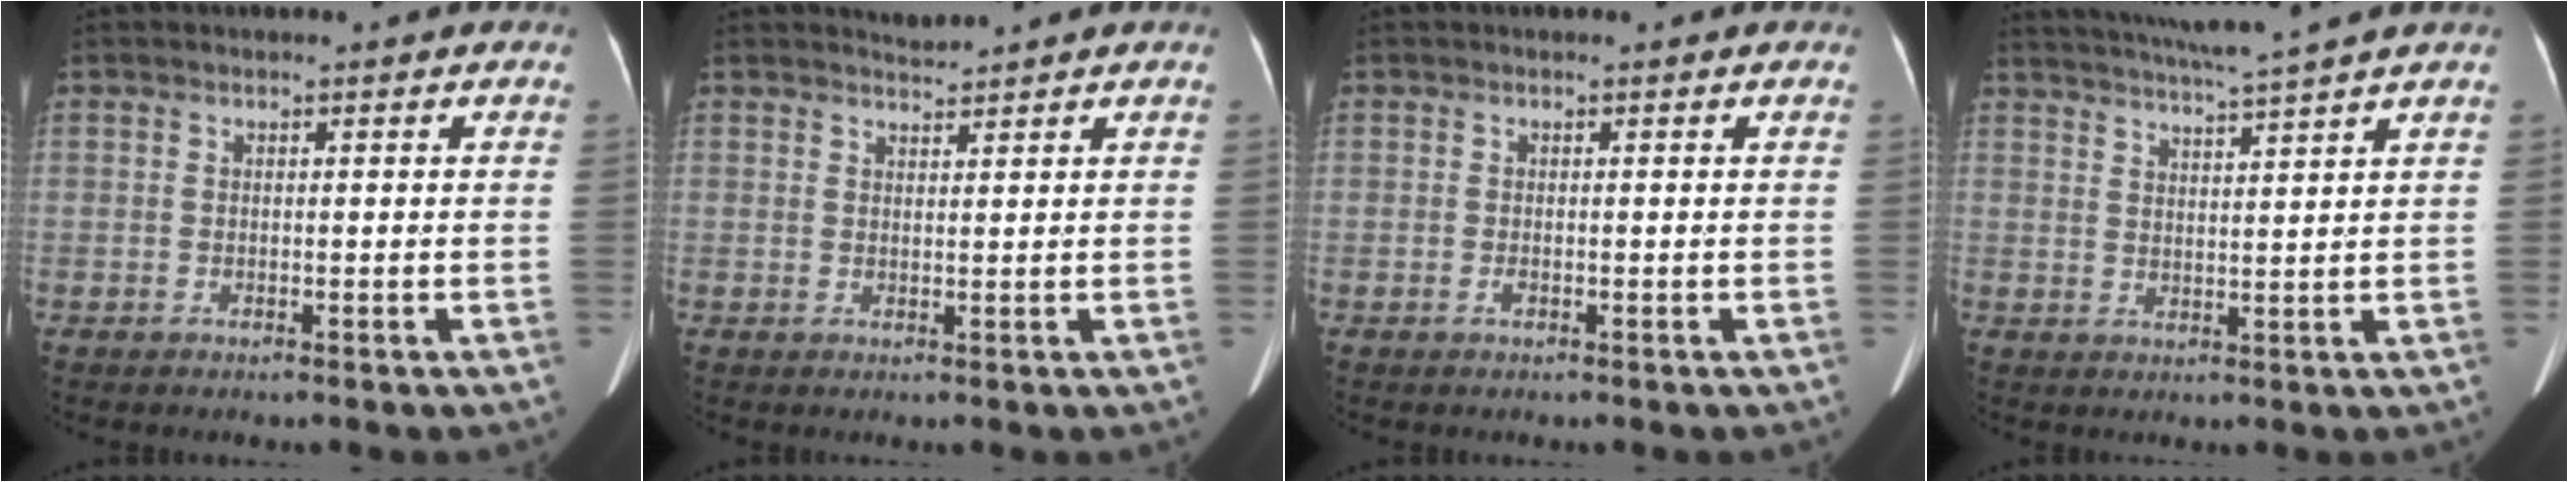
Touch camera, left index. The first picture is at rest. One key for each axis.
{"total": 1.5, "fx": 1.4, "fy": -0.4, "fz": -0.3, "tx": -0.003, "ty": 0.000, "tz": 0.030}
{"total": 0.7, "fx": -0.6, "fy": 0.1, "fz": 0.2, "tx": -0.006, "ty": -0.007, "tz": -0.007}
{"total": 9.5, "fx": 8.4, "fy": -2.1, "fz": 3.9, "tx": -0.069, "ty": 0.002, "tz": 0.127}